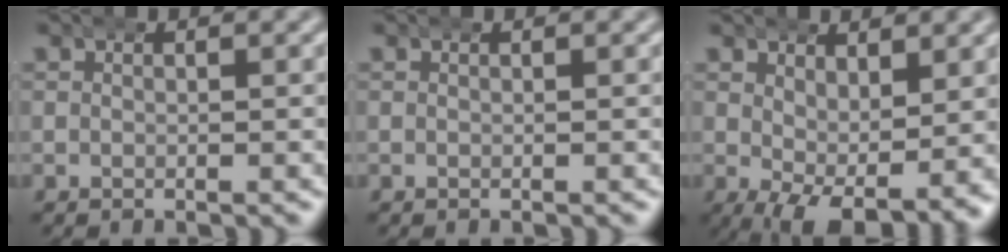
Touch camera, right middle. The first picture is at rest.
{"total": 0.0}
{"total": 6.9, "force": [-1.3, 3.5, 5.8], "torque": [-0.086, -0.037, -0.001]}